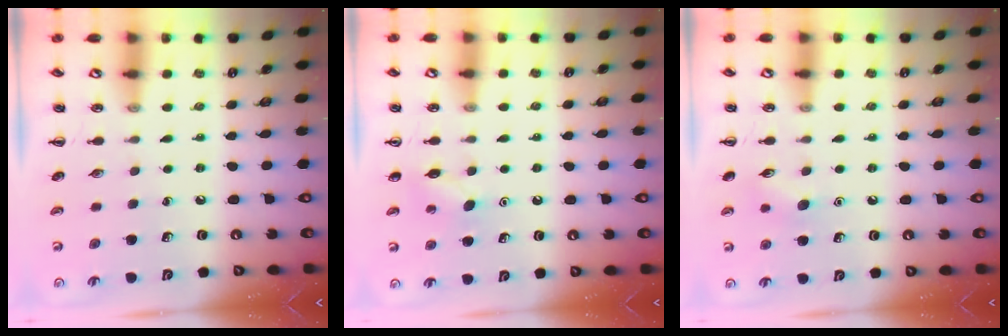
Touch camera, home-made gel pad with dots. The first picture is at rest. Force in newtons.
{"total": 6.3, "press": 6.1, "slide": 1.5}
{"total": 6.8, "press": 6.6, "slide": 1.5}